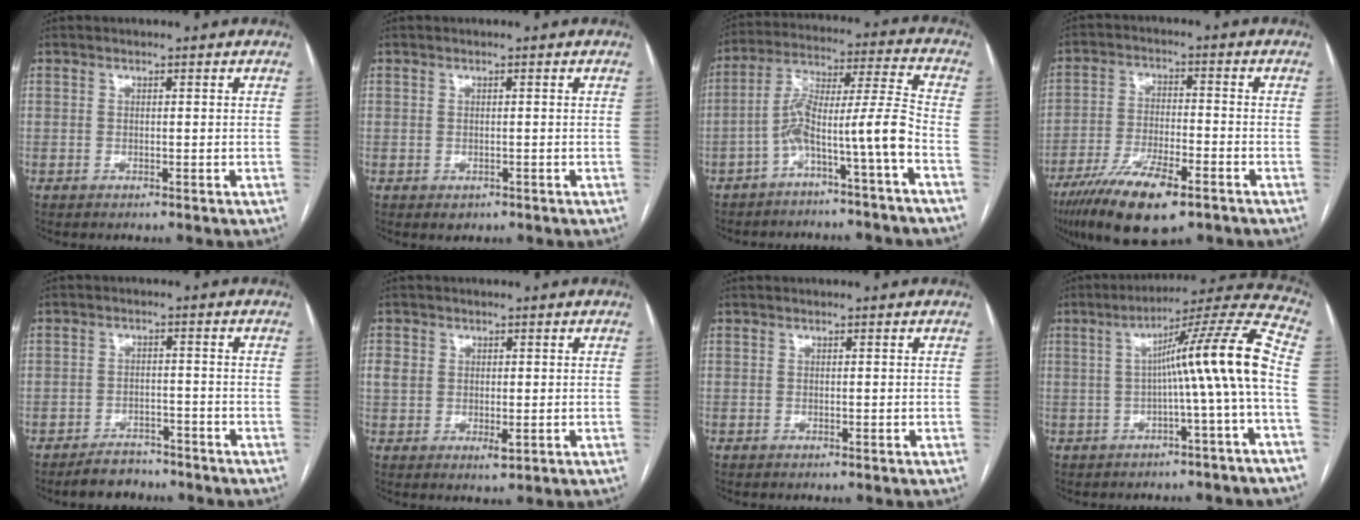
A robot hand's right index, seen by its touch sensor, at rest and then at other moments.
{"total": 1.0, "force": [-0.5, 0.8, 0.4], "torque": [-0.004, 0.001, 0.000]}
{"total": 9.7, "force": [-4.8, -0.7, 8.4], "torque": [-0.148, 0.042, -0.081]}
{"total": 13.1, "force": [-8.4, 3.1, 9.6], "torque": [-0.177, -0.022, -0.143]}
{"total": 4.6, "force": [-4.0, 2.2, 0.7], "torque": [-0.011, 0.004, -0.061]}
{"total": 4.1, "force": [0.1, 2.8, 2.9], "torque": [-0.051, 0.003, 0.009]}
{"total": 0.0}
{"total": 12.8, "force": [-1.5, -1.9, 12.6], "torque": [-0.172, 0.029, -0.026]}